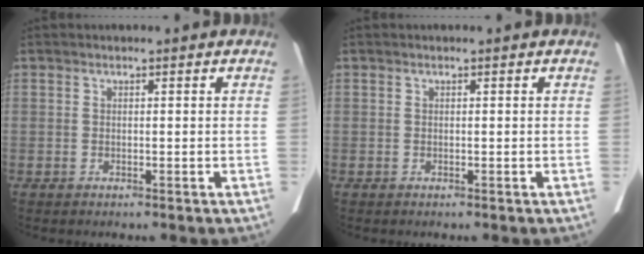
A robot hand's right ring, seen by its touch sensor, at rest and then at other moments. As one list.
[{"total": 0.0}]